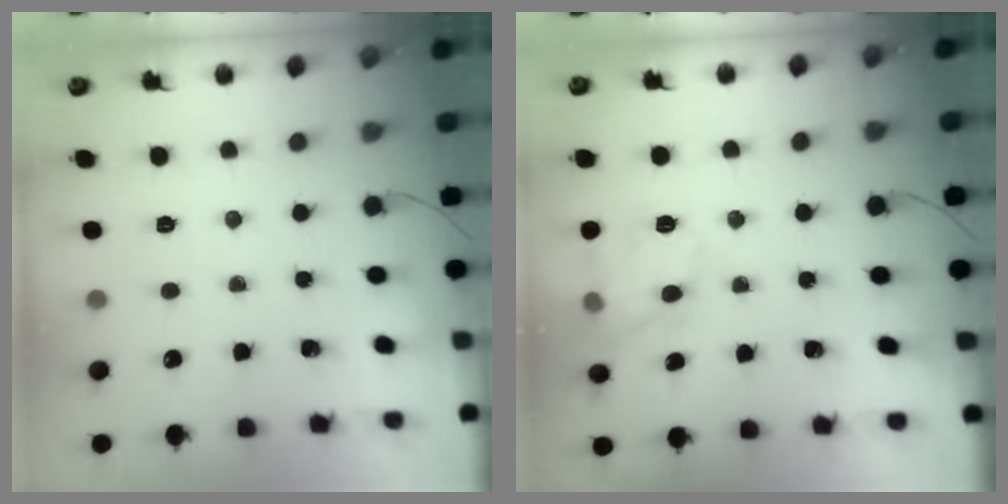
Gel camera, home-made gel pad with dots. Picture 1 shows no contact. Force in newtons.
{"total": 12.2, "press": 12.2, "slide": 0.4}